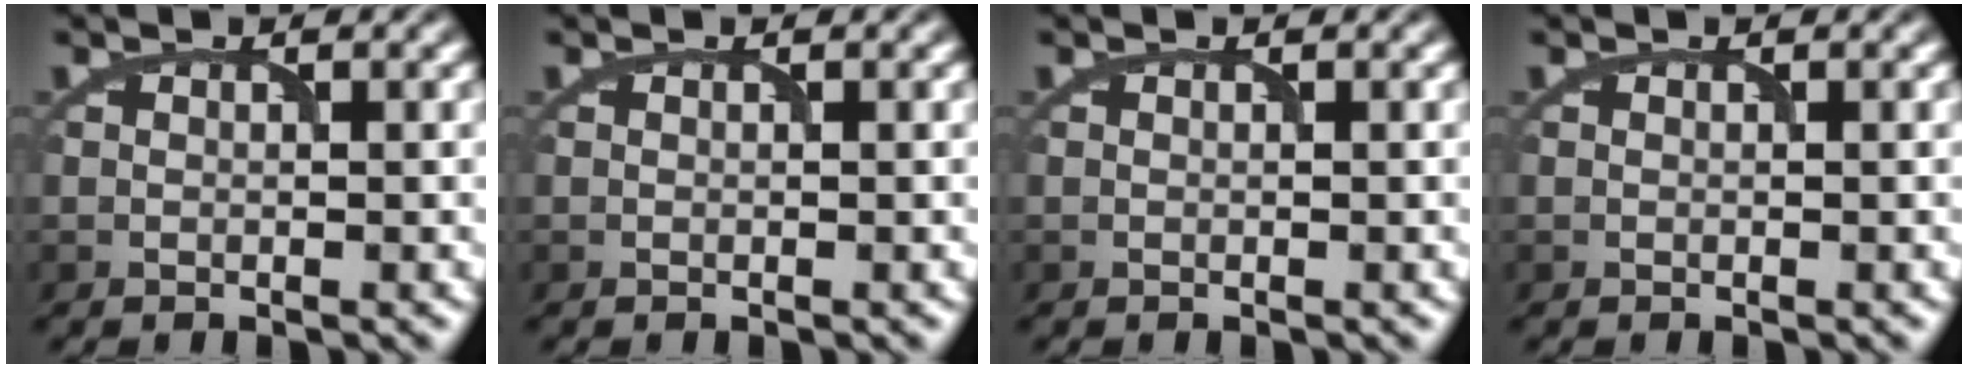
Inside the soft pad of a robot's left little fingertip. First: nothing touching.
{"total": 0.0}
{"total": 0.0}
{"total": 0.0}